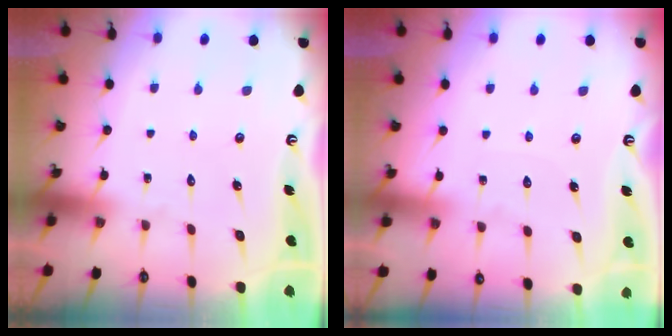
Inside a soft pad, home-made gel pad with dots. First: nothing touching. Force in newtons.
{"total": 2.2, "press": 2.2, "slide": 0.3}